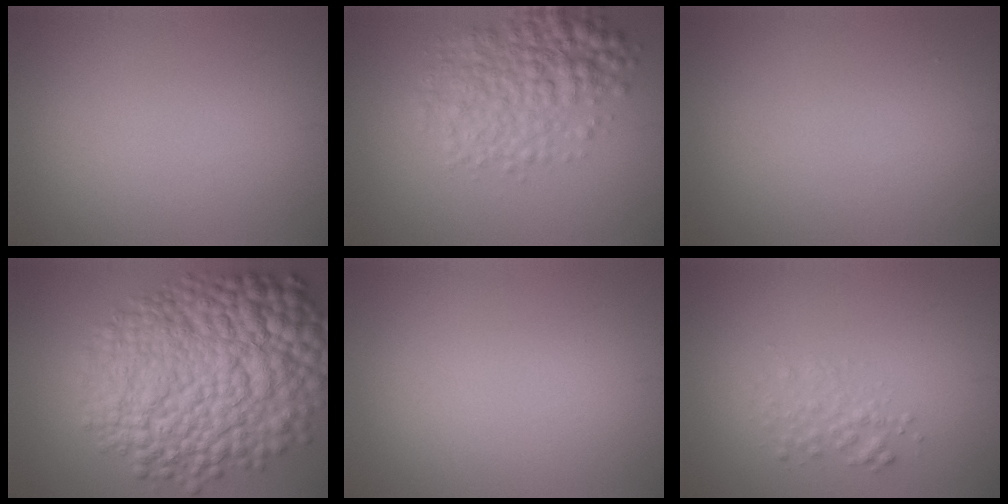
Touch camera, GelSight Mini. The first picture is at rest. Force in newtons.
{"total": 5.7, "press": 5.7, "slide": 0.1}
{"total": 0.0}
{"total": 15.8, "press": 15.8, "slide": 0.3}
{"total": 0.0}
{"total": 1.7, "press": 1.7, "slide": 0.1}